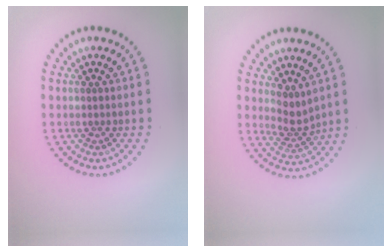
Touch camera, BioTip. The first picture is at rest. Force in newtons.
{"total": 2.4, "press": 1.7, "slide": 1.7}